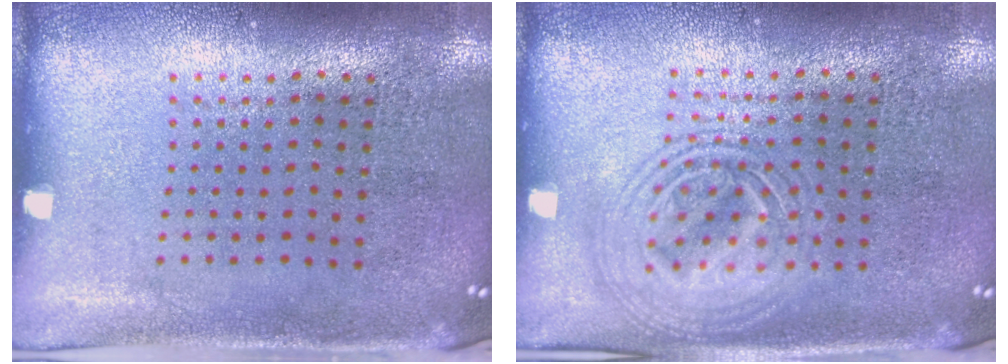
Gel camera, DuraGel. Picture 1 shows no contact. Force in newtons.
{"total": 2.8, "press": 2.8, "slide": 0.3}